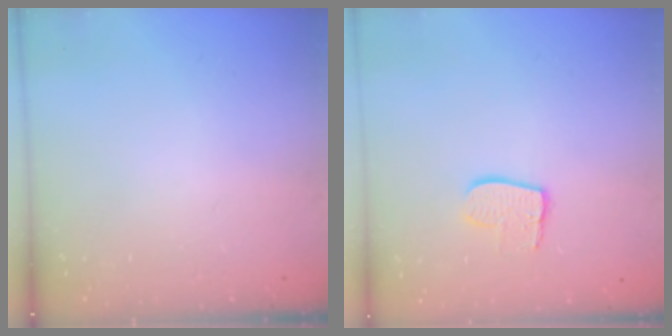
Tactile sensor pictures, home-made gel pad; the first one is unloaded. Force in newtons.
{"total": 8.3, "press": 8.3, "slide": 0.7}